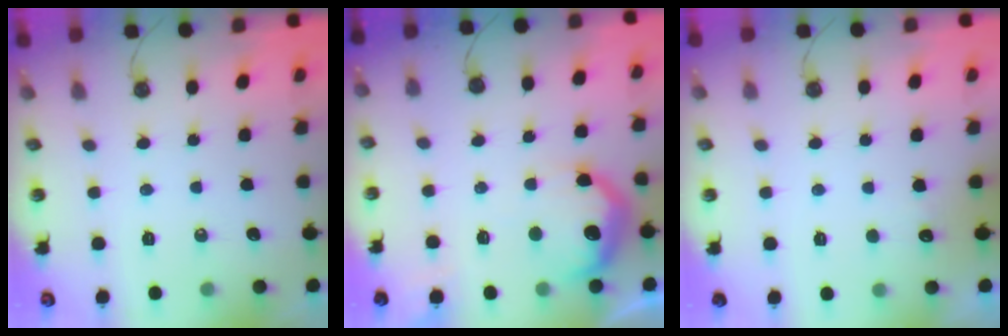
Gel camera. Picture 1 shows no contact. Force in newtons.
{"total": 11.8, "press": 11.8, "slide": 0.8}
{"total": 3.0, "press": 2.8, "slide": 1.0}